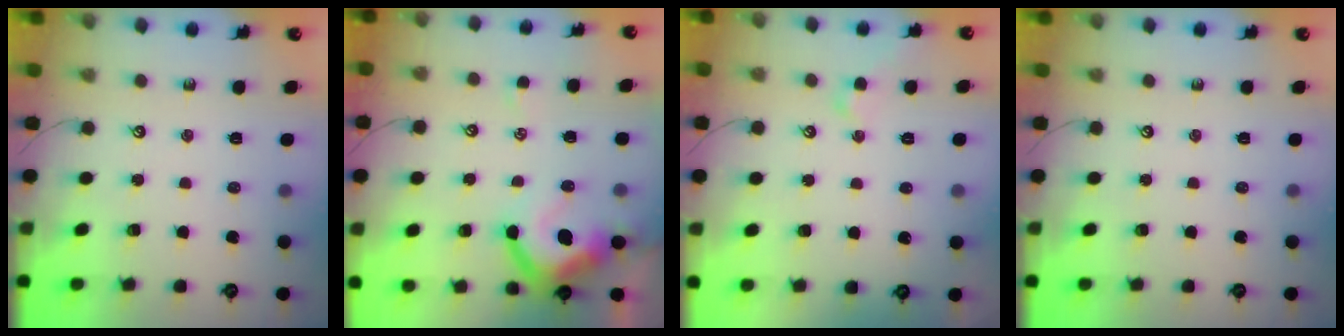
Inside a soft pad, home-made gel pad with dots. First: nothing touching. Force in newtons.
{"total": 8.9, "press": 8.8, "slide": 1.3}
{"total": 1.6, "press": 1.3, "slide": 0.8}
{"total": 0.0}